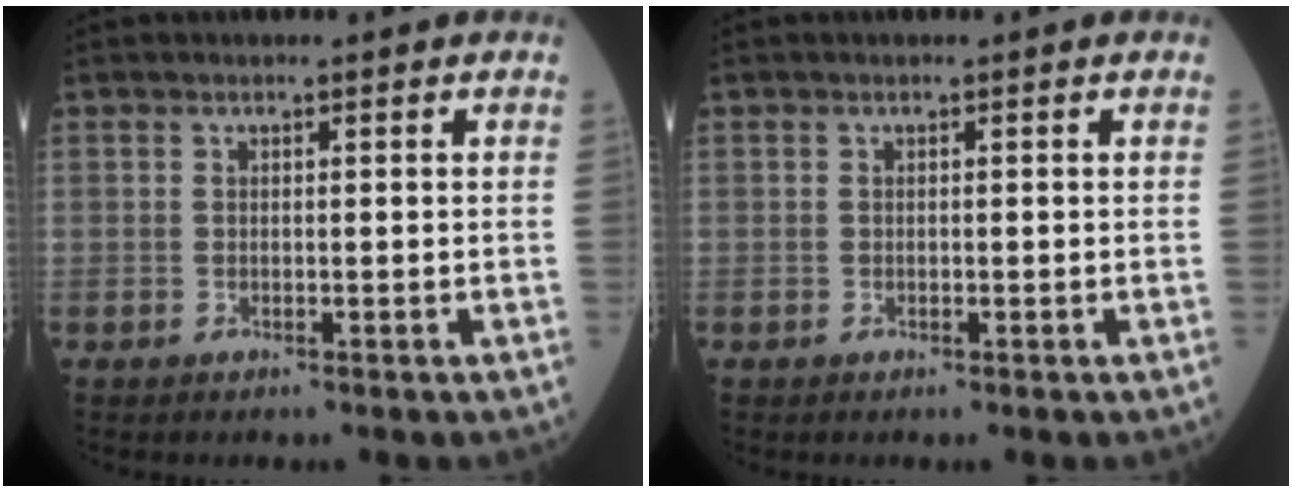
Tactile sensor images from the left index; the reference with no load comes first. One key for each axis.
{"total": 0.0}